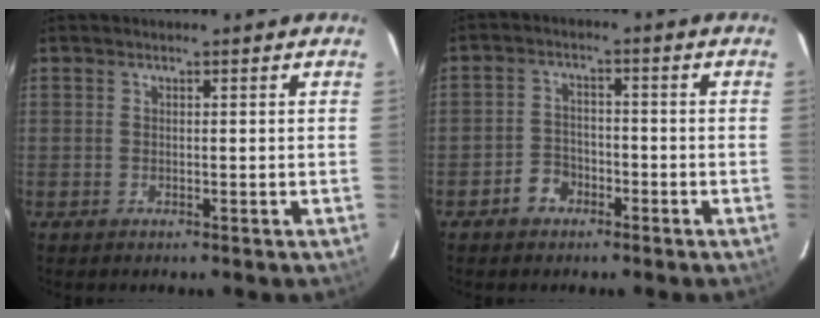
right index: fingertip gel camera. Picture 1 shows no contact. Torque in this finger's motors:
{"motor_torque": [0.80, -0.75, 0.37, 0.05]}